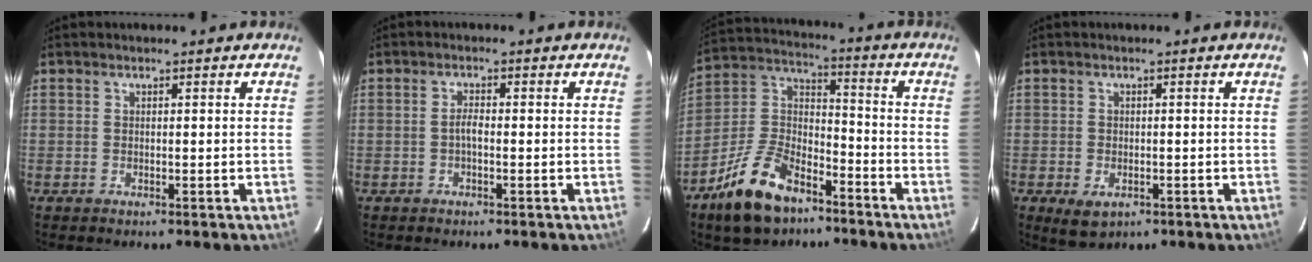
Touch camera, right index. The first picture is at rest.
{"total": 1.5, "force": [-0.5, 0.5, 1.4], "torque": [-0.027, 0.006, -0.011]}
{"total": 16.0, "force": [-10.0, 8.3, 9.4], "torque": [-0.201, 0.021, -0.177]}
{"total": 4.2, "force": [-1.7, 2.9, 2.6], "torque": [-0.051, -0.009, -0.021]}